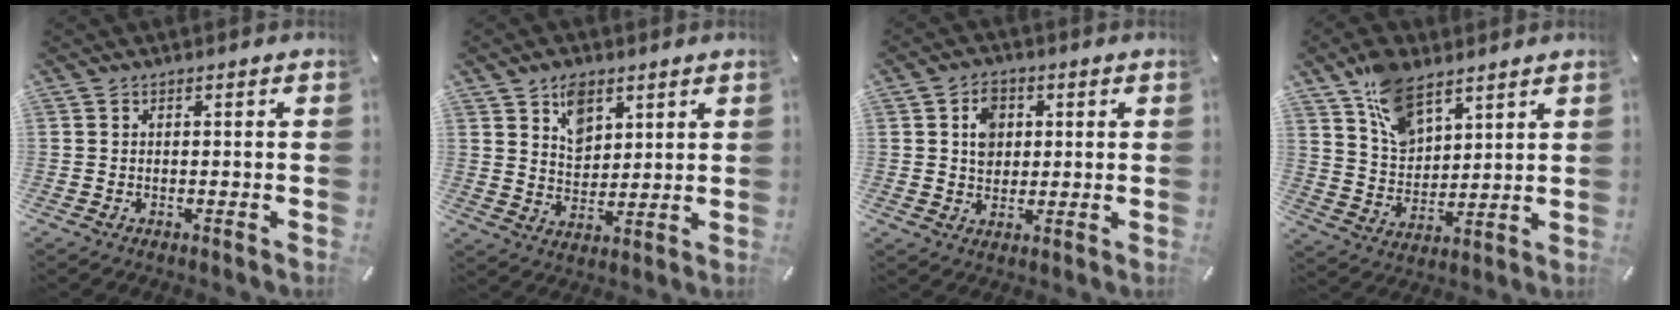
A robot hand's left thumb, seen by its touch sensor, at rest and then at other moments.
{"total": 7.6, "force": [4.4, 5.5, 2.8], "torque": [-0.037, -0.015, 0.077]}
{"total": 5.9, "force": [1.3, 5.0, 2.8], "torque": [-0.043, 0.001, 0.020]}
{"total": 11.1, "force": [7.4, 6.4, 5.4], "torque": [-0.114, -0.026, 0.143]}